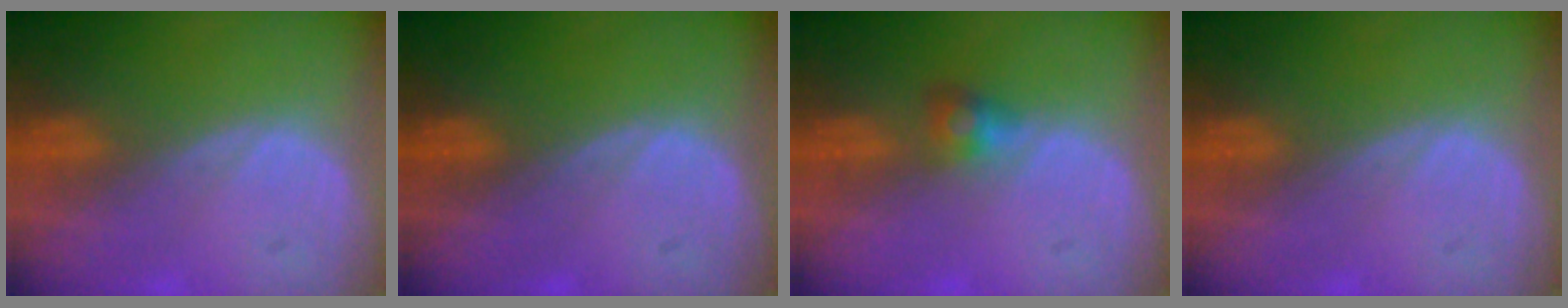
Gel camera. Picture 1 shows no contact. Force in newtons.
{"total": 0.0}
{"total": 2.6, "press": 2.5, "slide": 0.2}
{"total": 0.0}